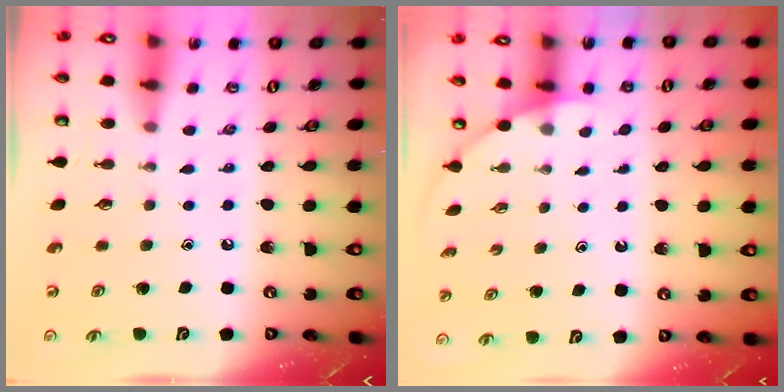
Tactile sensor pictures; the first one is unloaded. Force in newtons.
{"total": 1.7, "press": 1.7, "slide": 0.0}